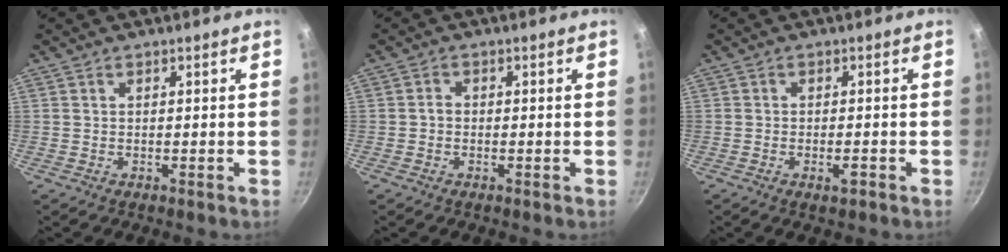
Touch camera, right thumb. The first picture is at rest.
{"total": 1.3, "force": [-0.4, 1.1, 0.6], "torque": [-0.008, 0.007, -0.009]}
{"total": 2.4, "force": [-1.1, 0.9, 1.9], "torque": [-0.028, 0.006, -0.020]}